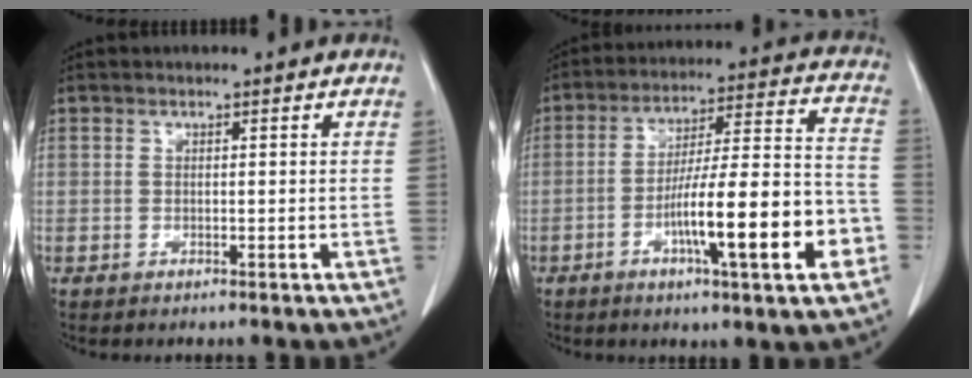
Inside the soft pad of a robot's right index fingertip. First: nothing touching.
{"total": 17.2, "force": [-6.1, 1.4, 16.0], "torque": [-0.251, 0.006, -0.094]}